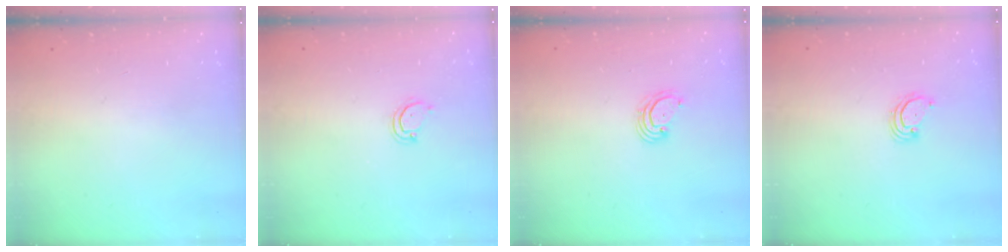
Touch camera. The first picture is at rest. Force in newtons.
{"total": 2.5, "press": 2.5, "slide": 0.1}
{"total": 2.8, "press": 2.8, "slide": 0.2}
{"total": 2.9, "press": 2.9, "slide": 0.3}